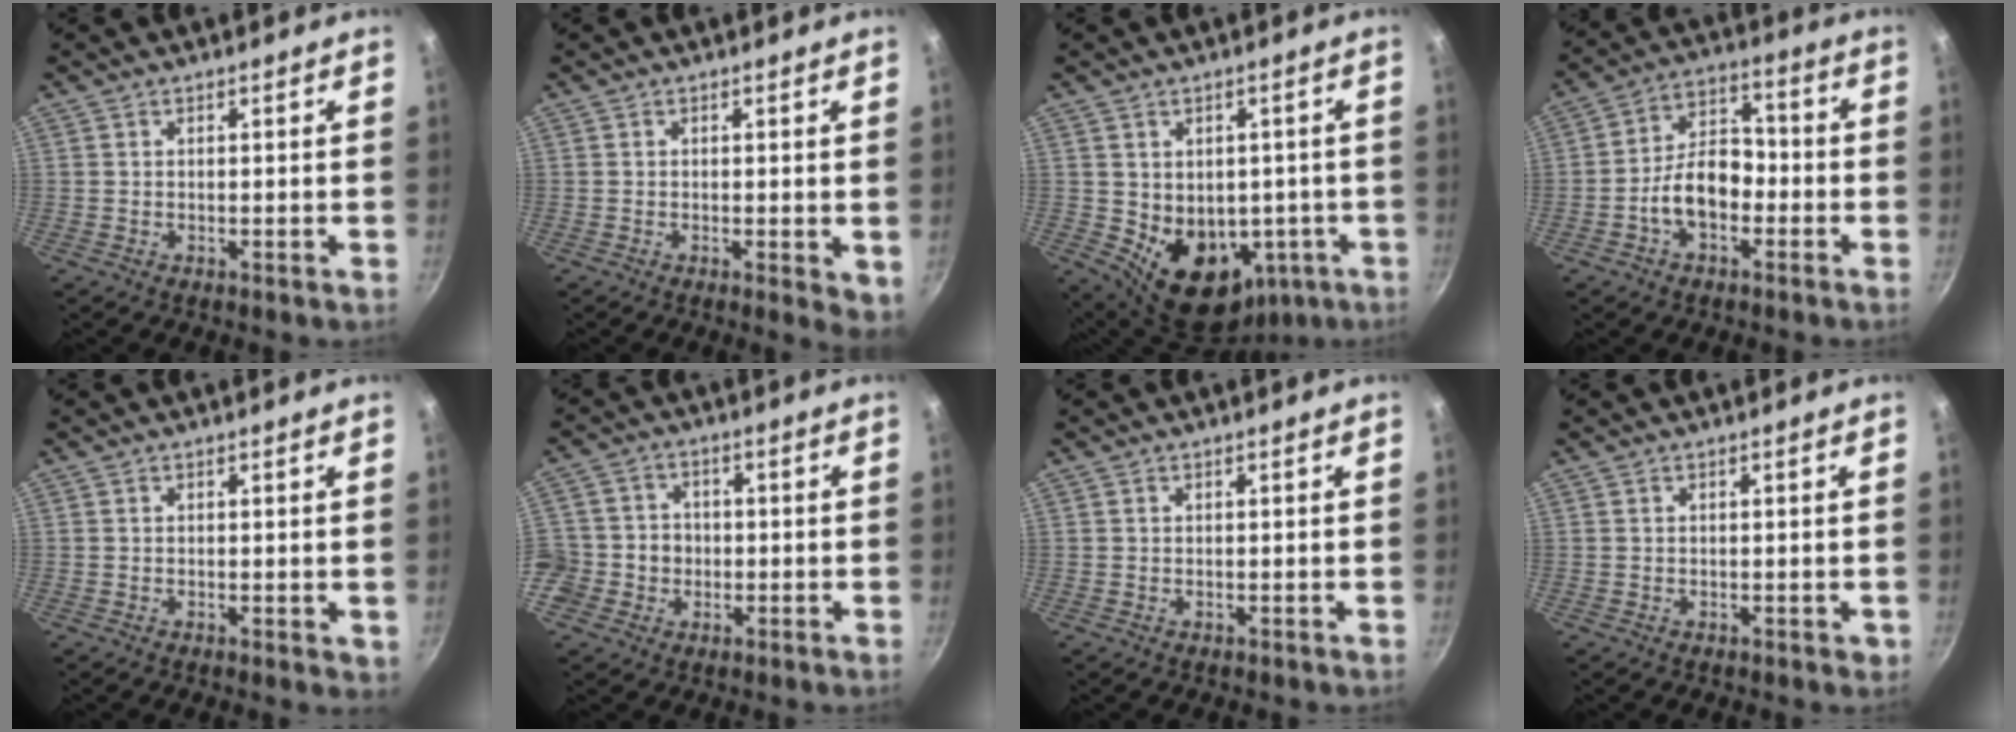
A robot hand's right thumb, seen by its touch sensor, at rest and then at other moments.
{"total": 3.5, "force": [-0.3, 1.4, 3.2], "torque": [-0.039, -0.012, -0.005]}
{"total": 14.3, "force": [-2.5, 11.0, 8.9], "torque": [-0.096, -0.003, -0.002]}
{"total": 10.3, "force": [-3.2, 6.7, 7.2], "torque": [-0.087, 0.049, -0.064]}
{"total": 1.4, "force": [0.1, 0.7, 1.2], "torque": [-0.014, -0.004, -0.001]}
{"total": 9.4, "force": [-2.3, 8.6, 2.9], "torque": [-0.038, 0.028, -0.051]}
{"total": 0.0}
{"total": 0.8, "force": [-0.1, 0.6, 0.6], "torque": [-0.004, 0.001, -0.002]}